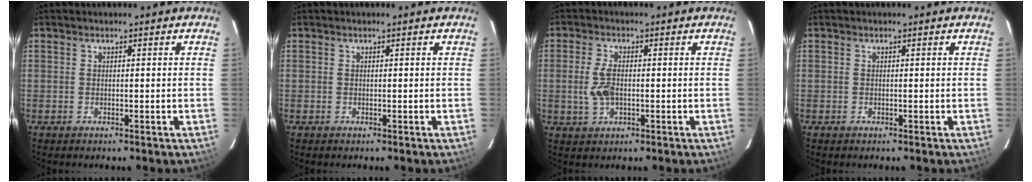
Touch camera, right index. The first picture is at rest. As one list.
[{"total": 0.0}, {"total": 5.0, "force": [-0.6, 2.7, 4.1], "torque": [-0.090, 0.001, -0.008]}, {"total": 0.0}]